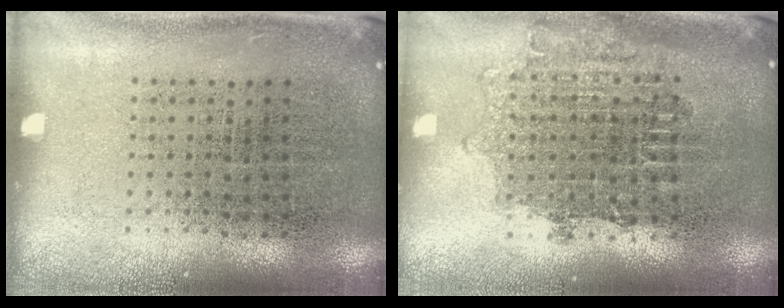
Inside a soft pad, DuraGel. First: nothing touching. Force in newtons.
{"total": 1.6, "press": 1.3, "slide": 0.9}